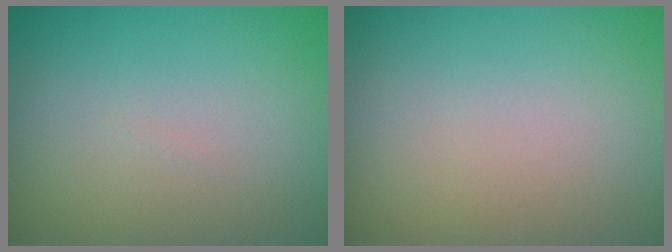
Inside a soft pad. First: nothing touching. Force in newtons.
{"total": 0.0}